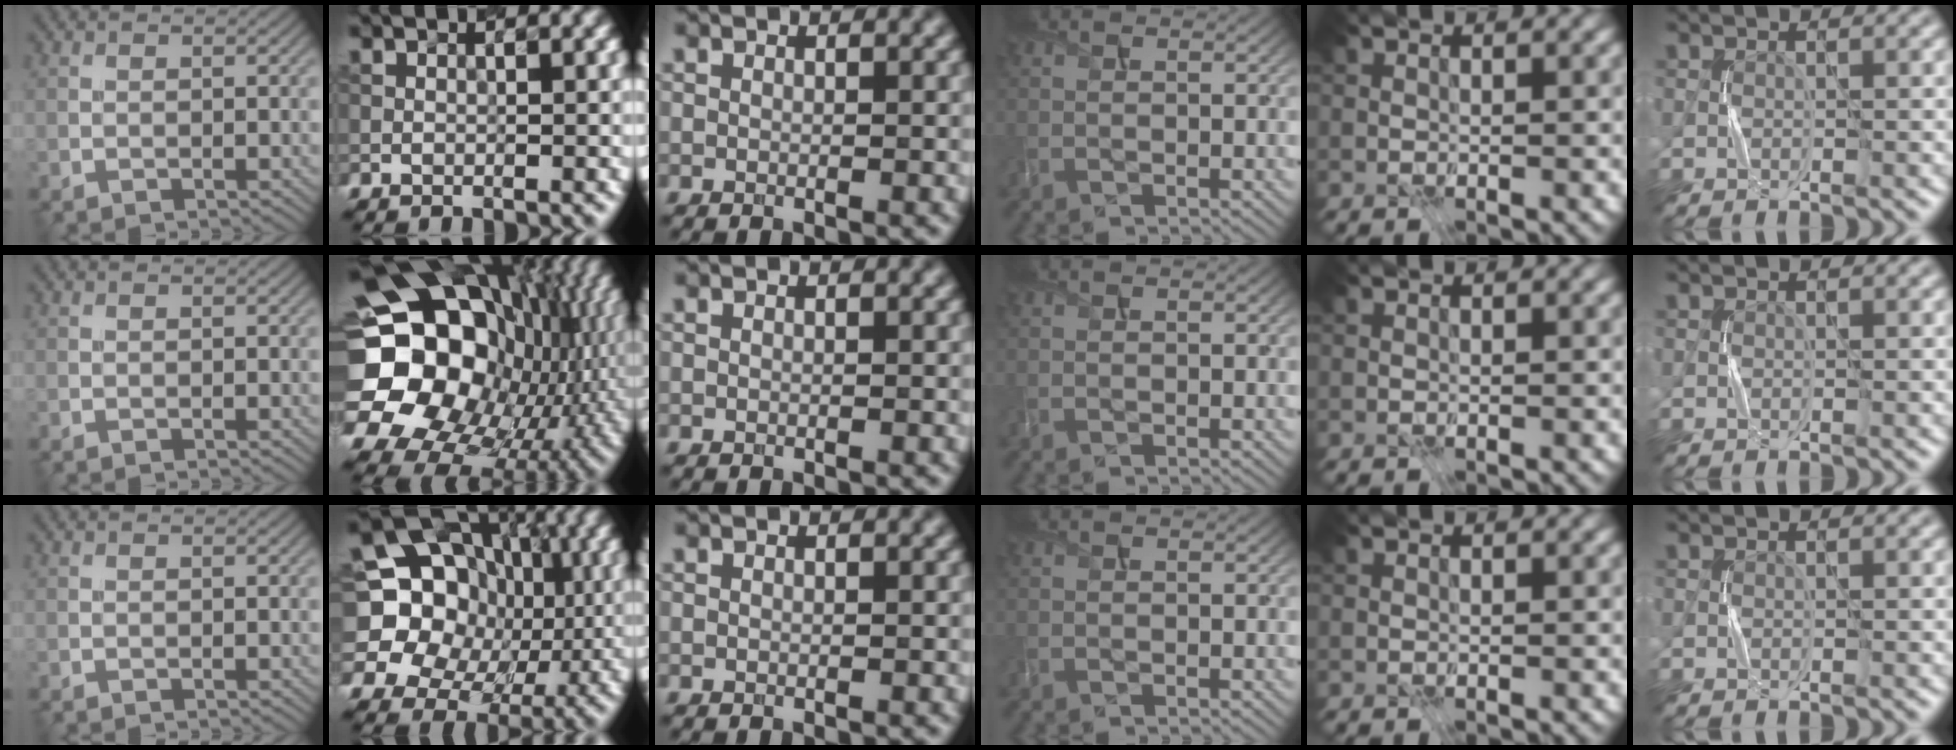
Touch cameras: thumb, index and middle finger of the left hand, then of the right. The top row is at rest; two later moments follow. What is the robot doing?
{"motion": "press", "object": "joystick"}